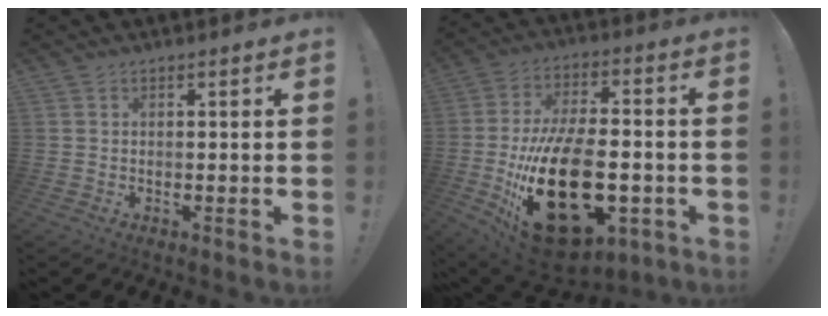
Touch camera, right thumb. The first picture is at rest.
{"total": 30.0, "force": [-7.4, 16.6, 23.8], "torque": [-0.433, 0.040, -0.098]}